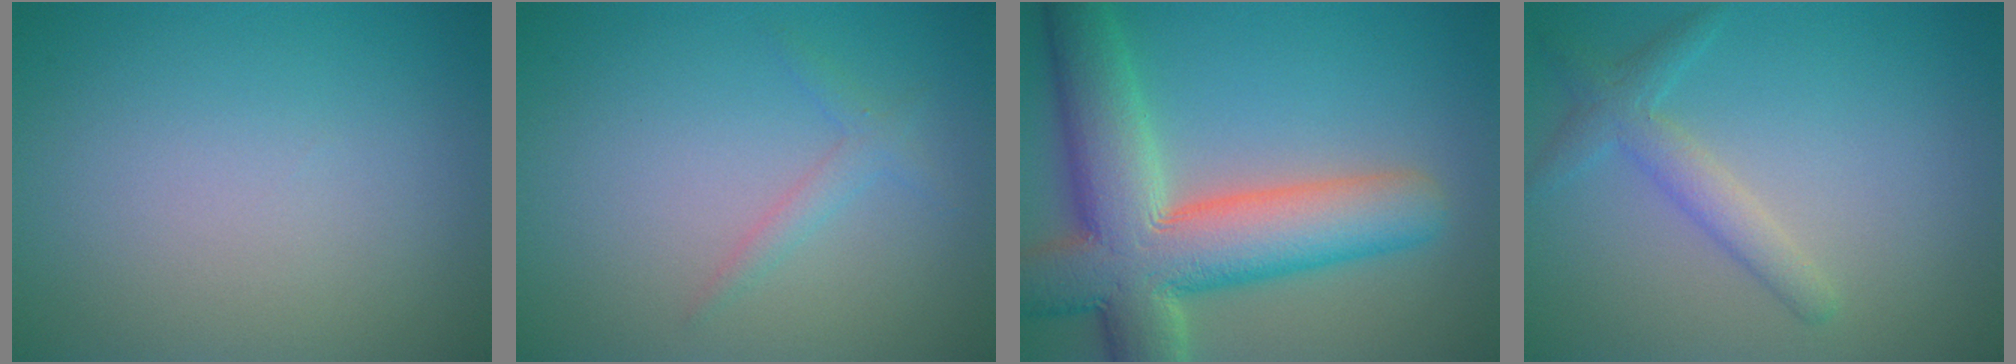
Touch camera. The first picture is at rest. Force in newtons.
{"total": 1.3, "press": 1.3, "slide": 0.1}
{"total": 11.8, "press": 11.8, "slide": 1.0}
{"total": 2.5, "press": 2.5, "slide": 0.2}